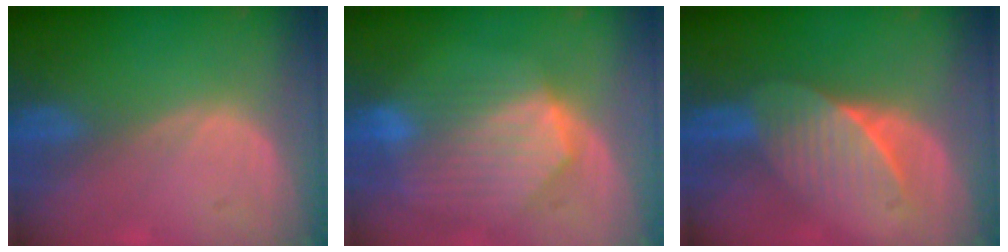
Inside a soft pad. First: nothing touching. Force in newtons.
{"total": 9.0, "press": 8.0, "slide": 4.0}
{"total": 7.4, "press": 6.7, "slide": 3.2}